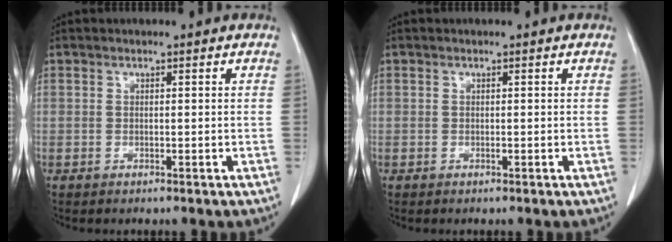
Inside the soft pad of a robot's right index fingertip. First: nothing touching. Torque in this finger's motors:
{"motor_torque": [0.08, 0.01, -0.01, 0.00]}